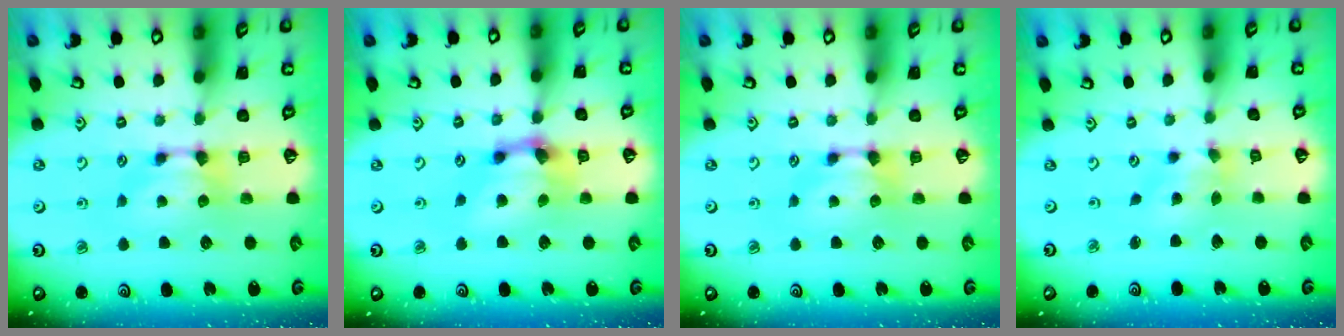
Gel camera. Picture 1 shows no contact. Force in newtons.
{"total": 5.2, "press": 4.7, "slide": 2.1}
{"total": 0.0}
{"total": 1.5, "press": 0.7, "slide": 1.3}